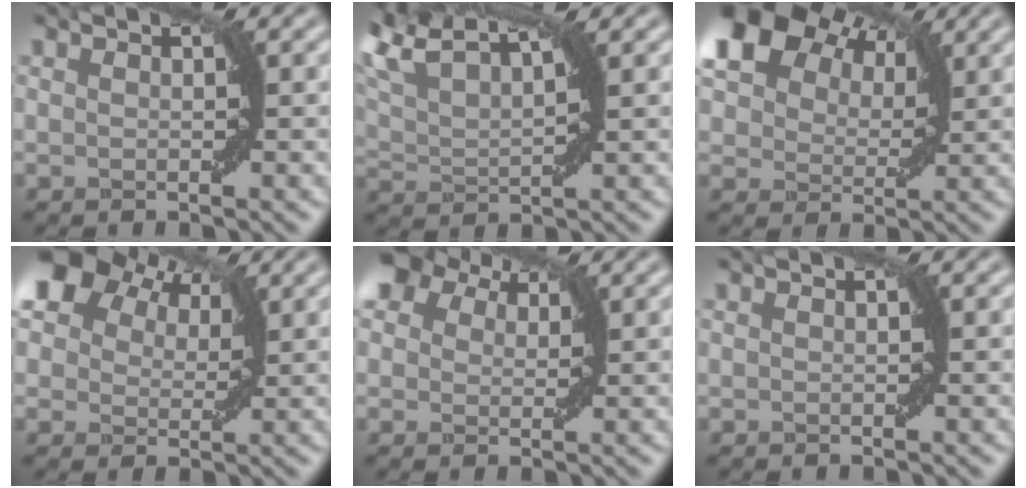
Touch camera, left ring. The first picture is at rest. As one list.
[{"total": 3.7, "force": [2.0, 1.6, 2.6], "torque": [-0.071, 0.009, 0.045]}, {"total": 7.4, "force": [4.3, 5.1, 3.2], "torque": [-0.097, 0.035, 0.069]}, {"total": 4.0, "force": [3.5, 2.0, 0.4], "torque": [-0.026, 0.010, 0.055]}, {"total": 3.1, "force": [2.6, 1.6, 0.1], "torque": [-0.024, 0.012, 0.038]}, {"total": 0.0}]